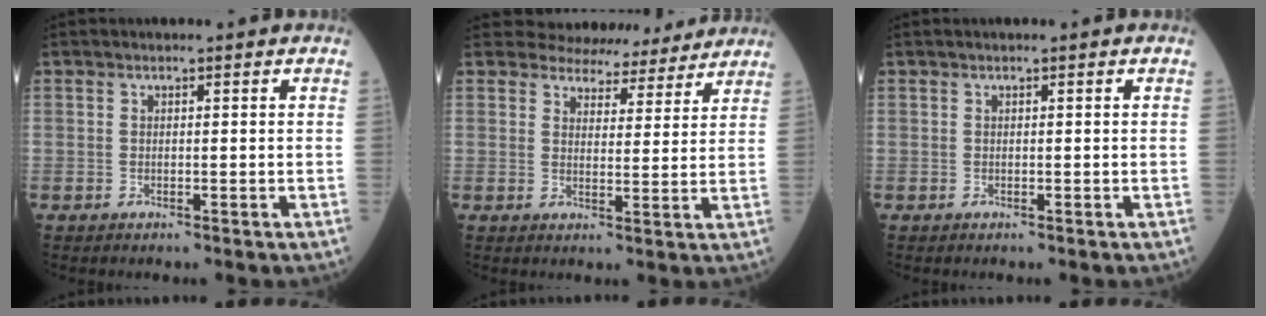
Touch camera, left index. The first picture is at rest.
{"total": 10.5, "force": [9.9, 3.3, 1.0], "torque": [0.005, 0.007, 0.114]}
{"total": 0.0}